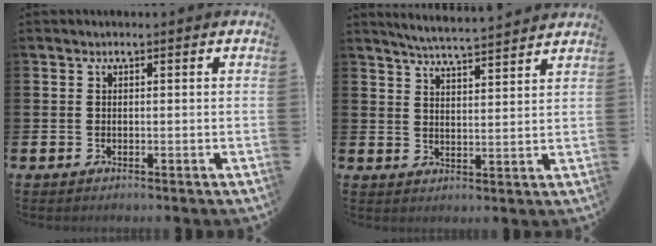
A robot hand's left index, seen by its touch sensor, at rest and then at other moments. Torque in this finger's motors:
{"motor_torque": [0.93, -1.21, 0.21, 0.01]}